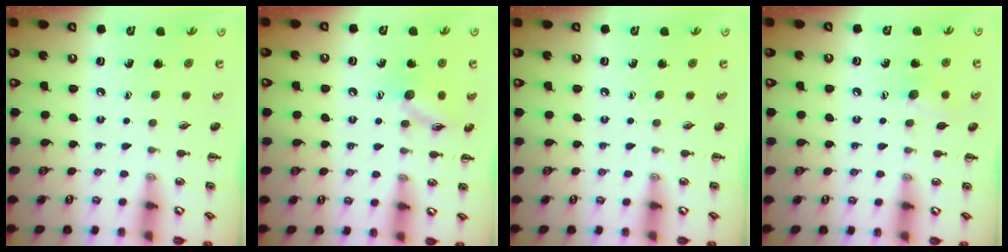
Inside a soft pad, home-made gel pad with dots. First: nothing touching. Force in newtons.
{"total": 9.4, "press": 9.4, "slide": 0.5}
{"total": 0.0}
{"total": 6.9, "press": 6.7, "slide": 1.7}